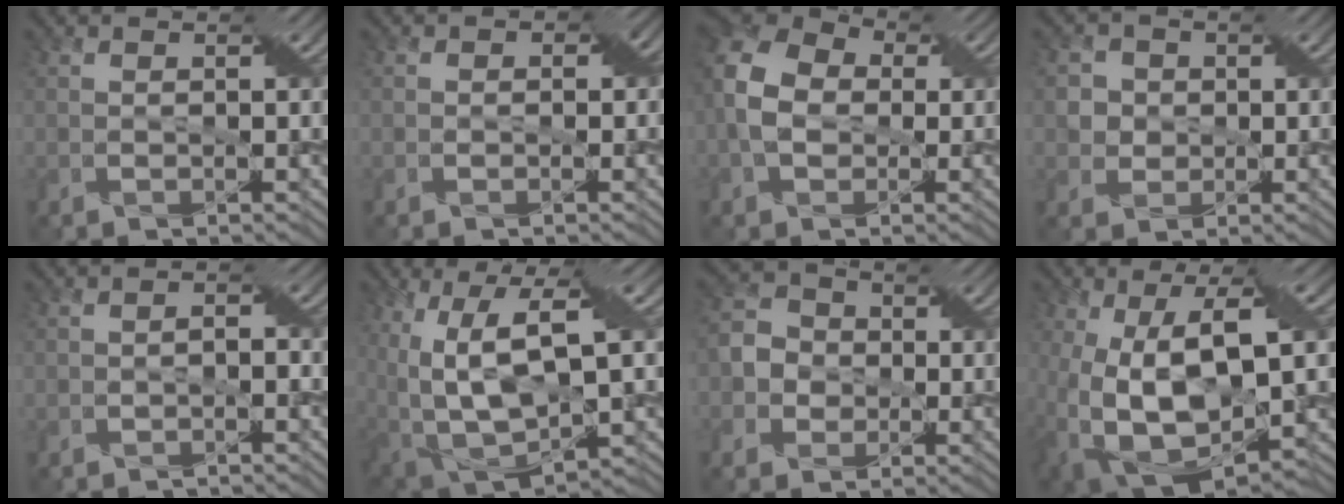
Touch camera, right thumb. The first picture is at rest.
{"total": 1.8, "force": [-0.3, 1.5, 1.1], "torque": [-0.016, -0.002, -0.006]}
{"total": 8.8, "force": [-0.6, 6.9, 5.6], "torque": [-0.149, 0.007, -0.026]}
{"total": 3.9, "force": [0.6, 3.7, 1.1], "torque": [-0.036, 0.003, 0.007]}
{"total": 1.4, "force": [-1.0, 0.5, 0.8], "torque": [-0.014, 0.007, -0.020]}
{"total": 15.4, "force": [2.2, 7.7, 13.1], "torque": [-0.279, -0.016, 0.065]}
{"total": 4.7, "force": [-0.9, 4.3, 1.8], "torque": [-0.045, 0.008, -0.026]}
{"total": 16.6, "force": [-1.2, 8.7, 14.1], "torque": [-0.264, -0.032, 0.005]}